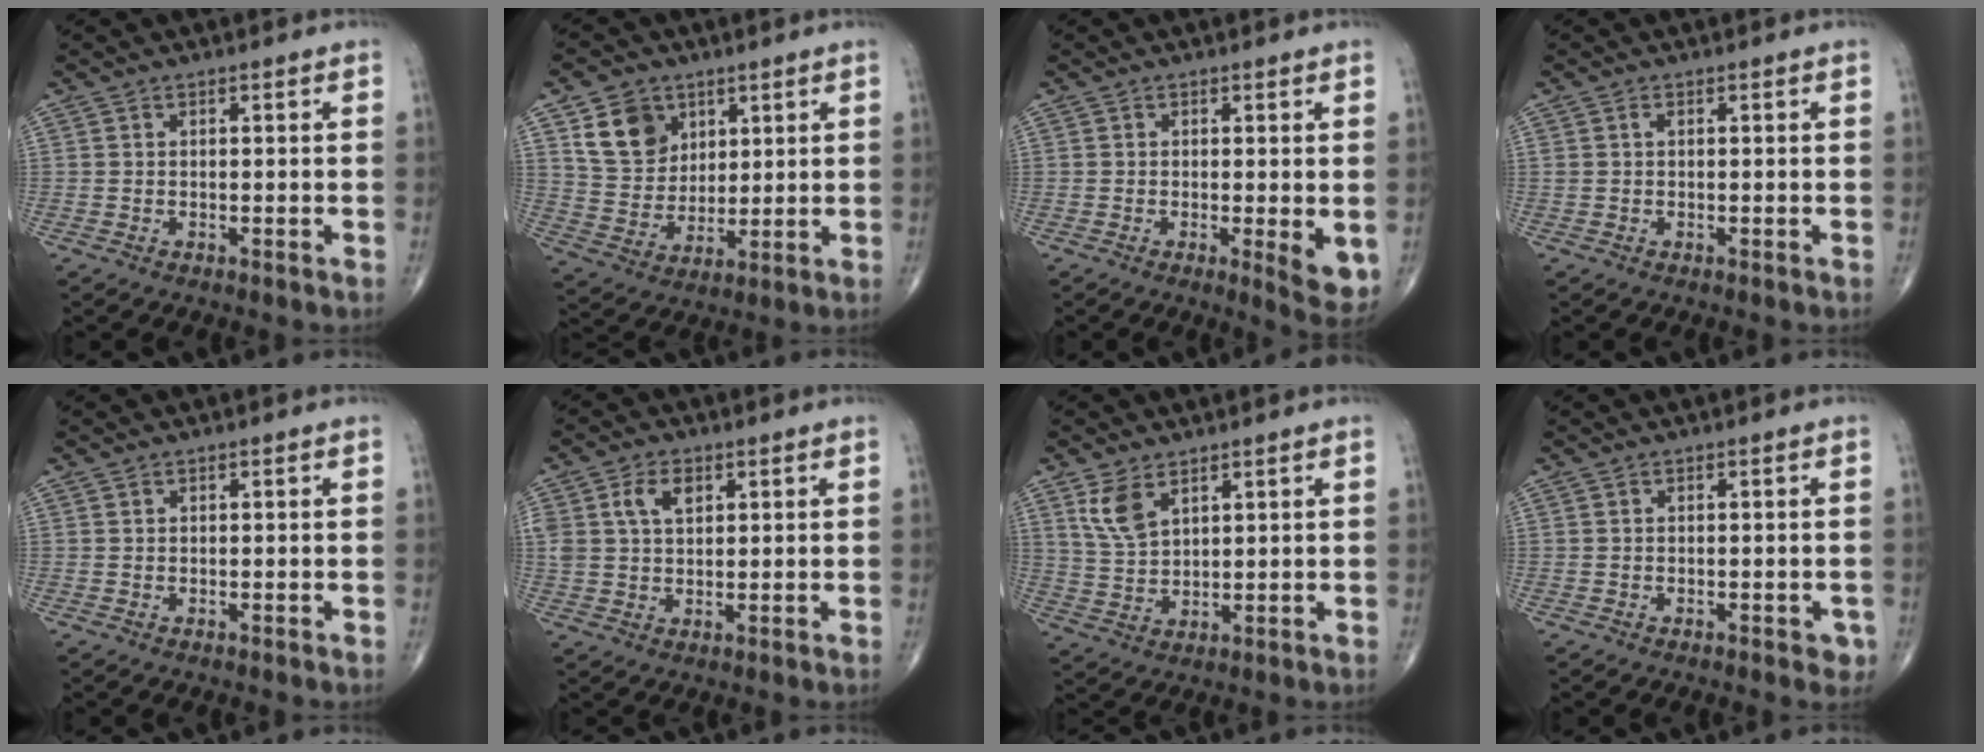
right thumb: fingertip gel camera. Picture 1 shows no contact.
{"total": 10.8, "force": [5.1, 8.4, 4.5], "torque": [-0.058, -0.024, 0.105]}
{"total": 5.7, "force": [-0.7, 1.6, 5.4], "torque": [-0.073, -0.016, -0.011]}
{"total": 0.8, "force": [0.3, 0.5, 0.6], "torque": [-0.014, 0.006, 0.007]}
{"total": 0.0}
{"total": 6.3, "force": [2.4, 4.0, 4.3], "torque": [-0.075, -0.001, 0.049]}
{"total": 6.3, "force": [3.6, 3.4, 4.0], "torque": [-0.074, -0.014, 0.081]}
{"total": 2.0, "force": [-0.8, 1.2, 1.5], "torque": [-0.004, 0.002, -0.009]}